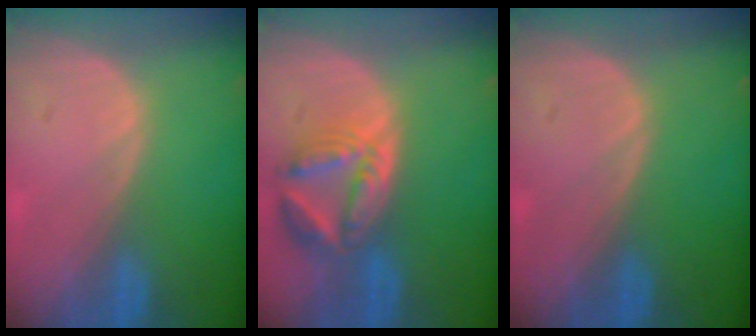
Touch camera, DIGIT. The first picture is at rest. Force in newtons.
{"total": 8.1, "press": 7.2, "slide": 3.7}
{"total": 0.0}